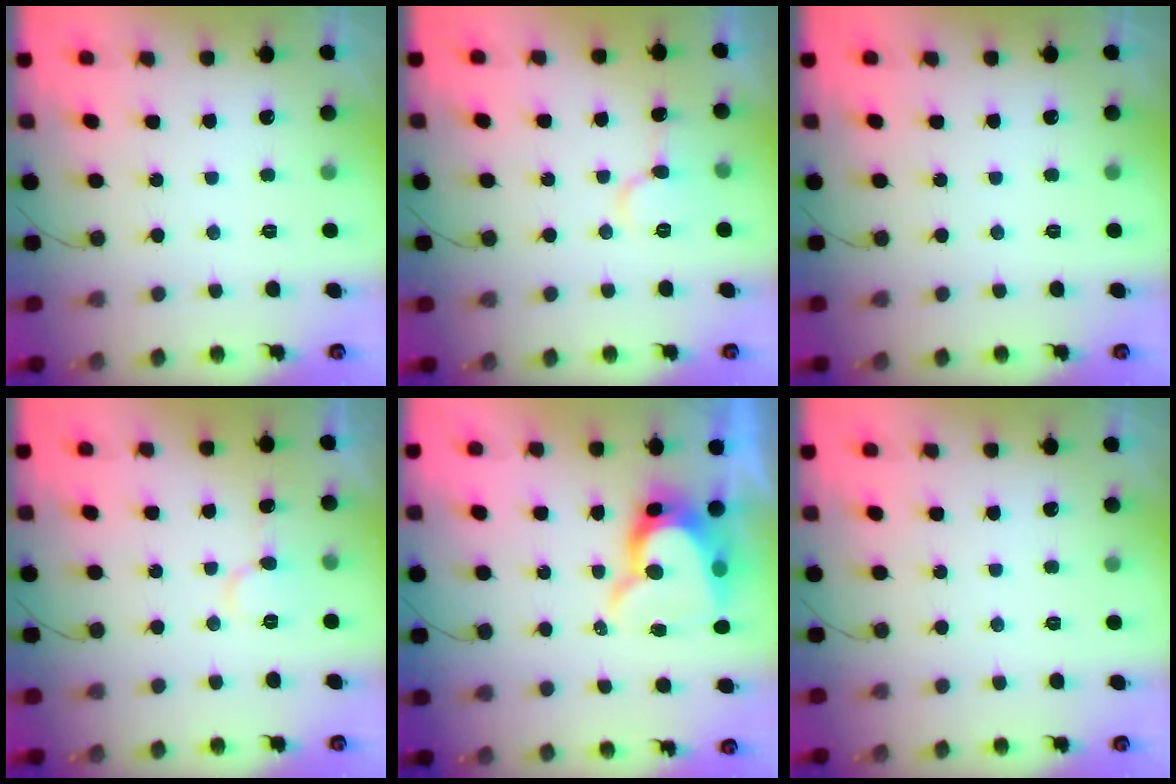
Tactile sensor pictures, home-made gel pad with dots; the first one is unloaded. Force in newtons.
{"total": 8.1, "press": 8.1, "slide": 0.8}
{"total": 0.0}
{"total": 6.7, "press": 6.7, "slide": 0.1}
{"total": 12.5, "press": 12.5, "slide": 1.1}
{"total": 0.0}